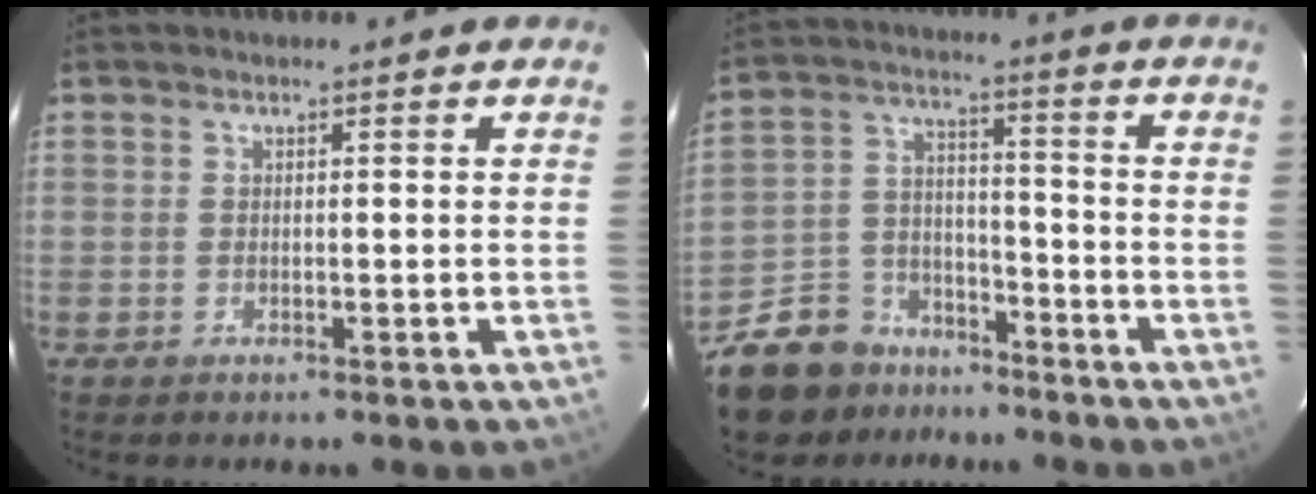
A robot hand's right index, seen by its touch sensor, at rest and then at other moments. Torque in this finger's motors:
{"motor_torque": [-0.38, -0.69, -0.59, -0.21]}